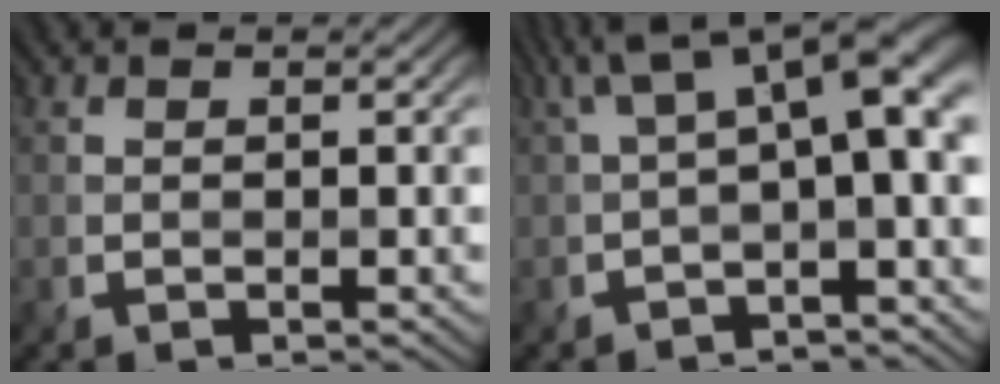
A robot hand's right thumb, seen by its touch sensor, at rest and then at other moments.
{"total": 8.7, "force": [1.4, 2.7, 8.2], "torque": [-0.128, 0.015, 0.023]}